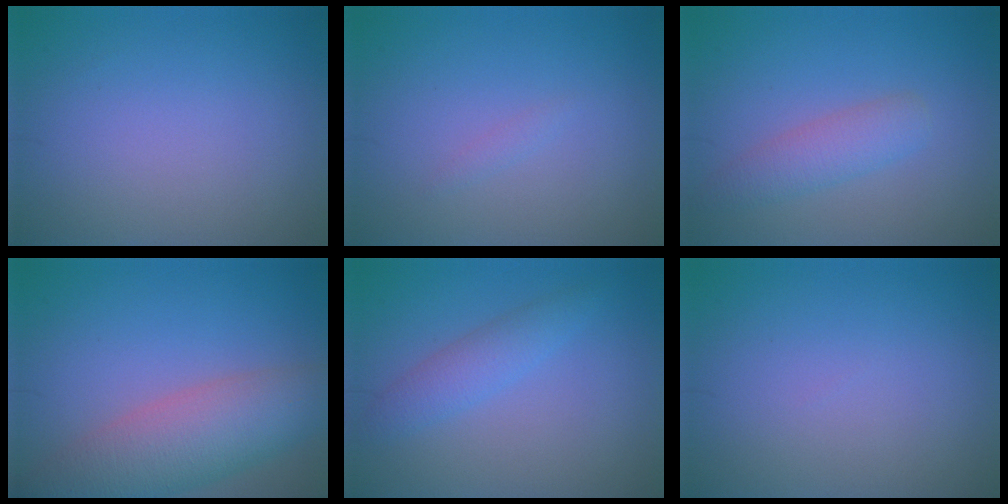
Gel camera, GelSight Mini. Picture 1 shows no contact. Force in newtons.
{"total": 0.5, "press": 0.5, "slide": 0.0}
{"total": 2.7, "press": 2.7, "slide": 0.1}
{"total": 7.5, "press": 7.5, "slide": 0.3}
{"total": 2.4, "press": 2.4, "slide": 0.1}
{"total": 0.0}